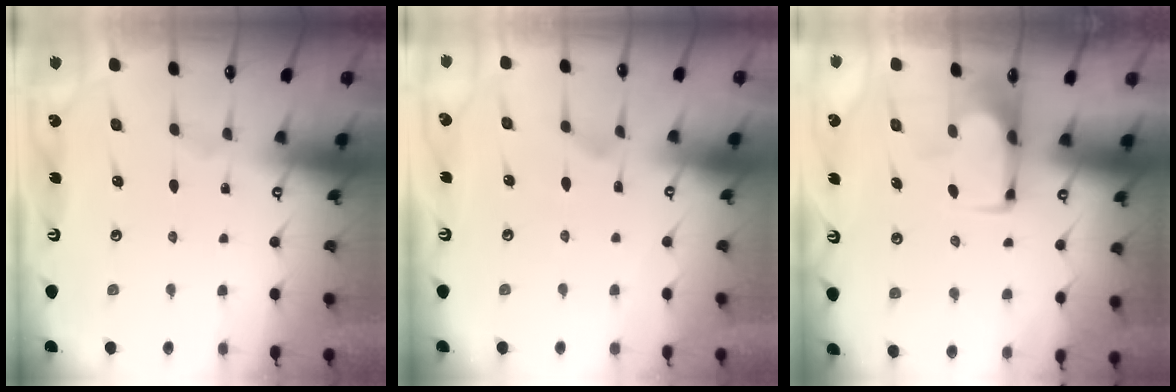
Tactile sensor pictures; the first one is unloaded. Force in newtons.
{"total": 2.2, "press": 1.9, "slide": 1.1}
{"total": 1.7, "press": 1.6, "slide": 0.4}